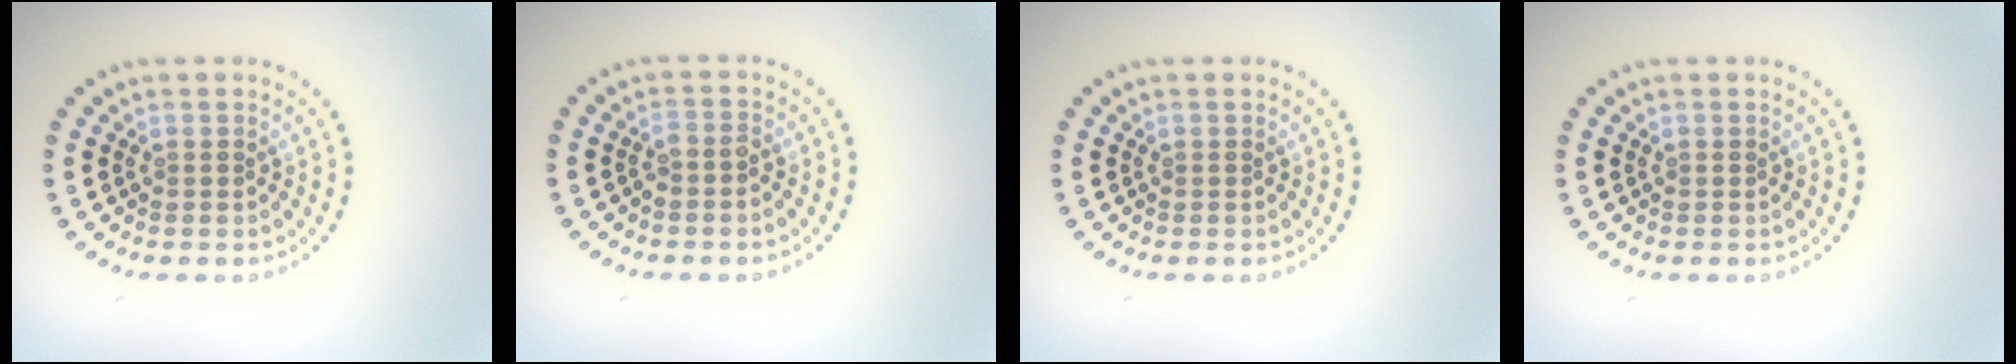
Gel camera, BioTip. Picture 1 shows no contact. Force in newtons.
{"total": 1.0, "press": 0.8, "slide": 0.6}
{"total": 0.0}
{"total": 0.0}